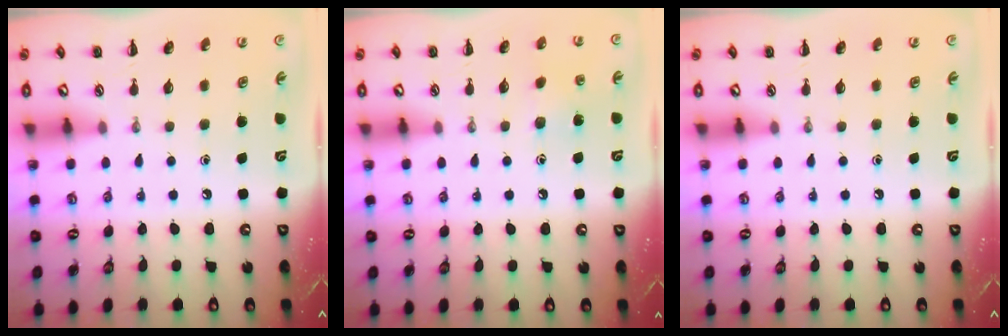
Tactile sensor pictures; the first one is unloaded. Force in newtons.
{"total": 6.8, "press": 6.6, "slide": 1.7}
{"total": 0.0}